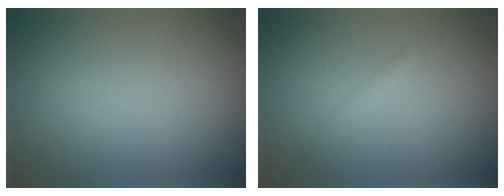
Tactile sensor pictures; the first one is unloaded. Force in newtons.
{"total": 0.8, "press": 0.8, "slide": 0.1}